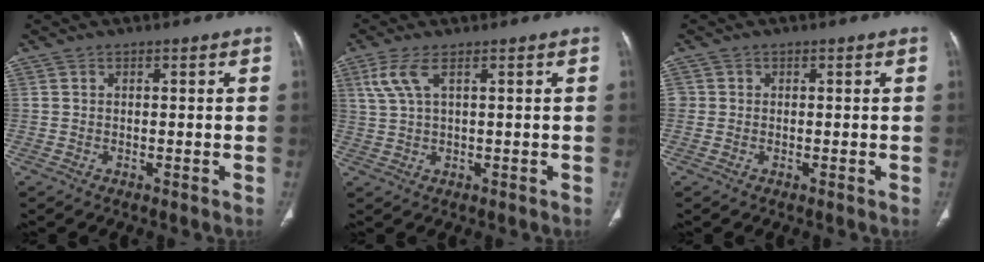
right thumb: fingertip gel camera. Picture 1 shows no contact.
{"total": 4.4, "force": [1.9, 1.3, 3.8], "torque": [-0.107, 0.006, 0.048]}
{"total": 1.1, "force": [0.0, 1.1, 0.1], "torque": [0.007, 0.004, -0.001]}